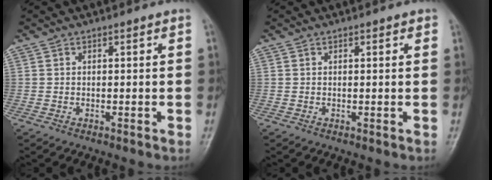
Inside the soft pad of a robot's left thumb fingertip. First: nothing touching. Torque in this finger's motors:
{"motor_torque": [-0.22, -0.13, -0.01, 0.16, 0.04]}